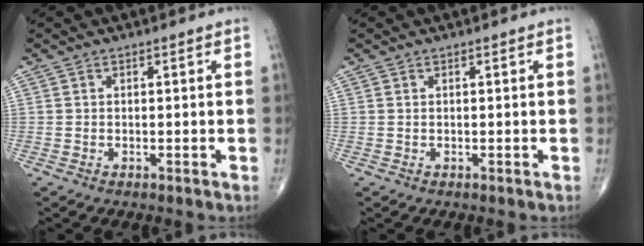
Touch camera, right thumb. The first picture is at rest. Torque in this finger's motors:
{"motor_torque": [0.24, 0.47, 0.01, -0.06, 0.00]}